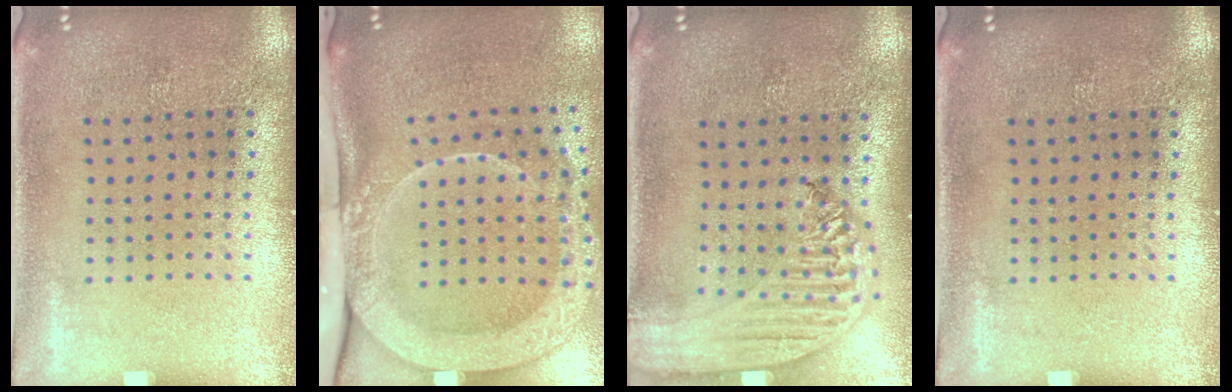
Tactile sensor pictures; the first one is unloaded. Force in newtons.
{"total": 3.0, "press": 2.1, "slide": 2.1}
{"total": 2.7, "press": 2.2, "slide": 1.6}
{"total": 0.0}